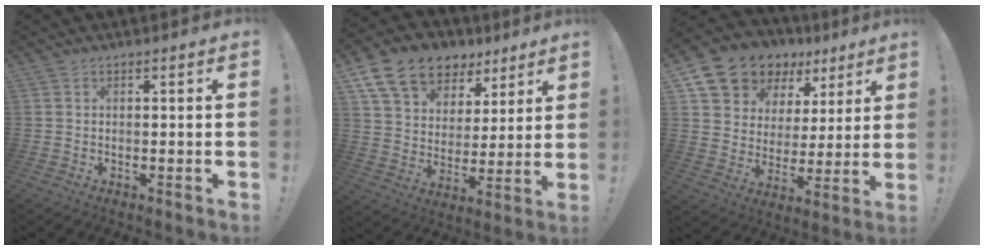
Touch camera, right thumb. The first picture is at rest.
{"total": 15.4, "force": [9.5, 10.2, 6.7], "torque": [-0.117, -0.051, 0.178]}
{"total": 13.2, "force": [9.6, 8.3, 3.7], "torque": [-0.079, -0.066, 0.187]}